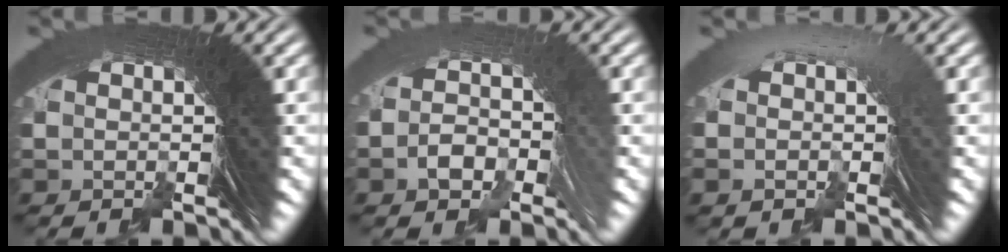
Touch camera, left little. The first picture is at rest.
{"total": 1.3, "force": [-0.5, 0.8, 0.9], "torque": [-0.014, 0.008, -0.011]}
{"total": 1.2, "force": [0.2, 0.6, 1.0], "torque": [0.016, 0.022, -0.007]}